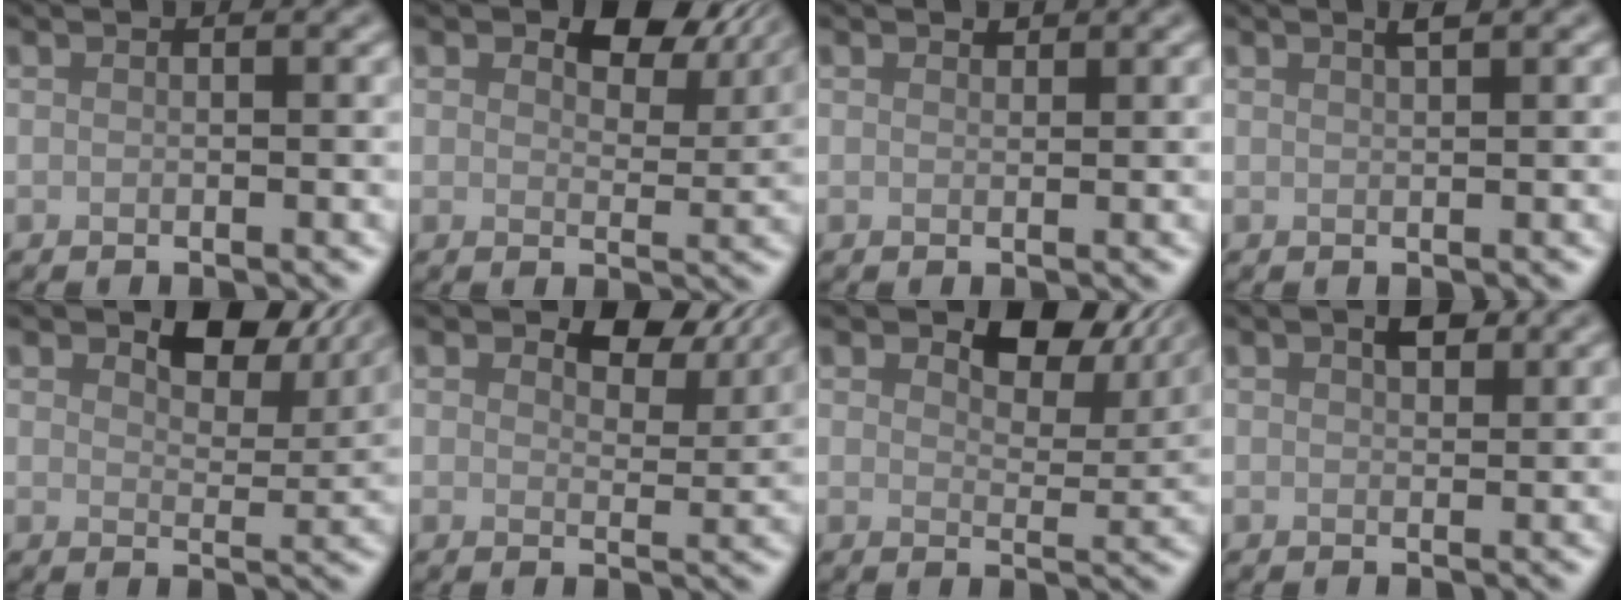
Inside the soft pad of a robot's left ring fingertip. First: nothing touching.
{"total": 5.1, "force": [3.2, 2.7, 3.0], "torque": [-0.042, -0.005, 0.040]}
{"total": 0.7, "force": [0.6, 0.3, 0.1], "torque": [-0.002, -0.002, 0.010]}
{"total": 1.1, "force": [0.8, 0.2, 0.7], "torque": [-0.010, 0.003, 0.012]}
{"total": 5.2, "force": [3.4, 2.6, 3.0], "torque": [-0.045, -0.006, 0.045]}
{"total": 4.3, "force": [2.9, 2.2, 2.4], "torque": [-0.037, -0.006, 0.038]}
{"total": 6.0, "force": [3.8, 3.2, 3.5], "torque": [-0.050, -0.008, 0.051]}
{"total": 2.3, "force": [1.2, 1.2, 1.6], "torque": [-0.023, 0.005, 0.019]}